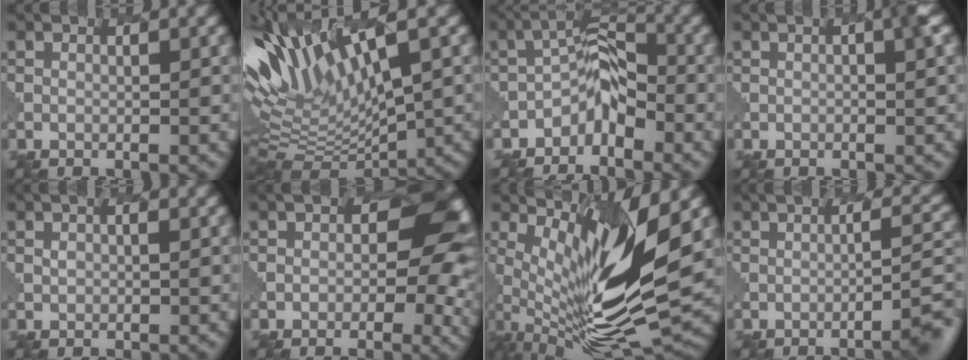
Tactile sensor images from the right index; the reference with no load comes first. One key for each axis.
{"total": 9.4, "fx": 3.9, "fy": 3.5, "fz": 7.8, "tx": -0.198, "ty": 0.008, "tz": 0.073}
{"total": 3.0, "fx": -2.3, "fy": 1.8, "fz": 0.7, "tx": -0.037, "ty": 0.021, "tz": -0.077}
{"total": 2.2, "fx": 0.6, "fy": 0.2, "fz": 2.1, "tx": -0.036, "ty": 0.001, "tz": -0.008}
{"total": 0.9, "fx": 0.3, "fy": 0.9, "fz": 0.1, "tx": -0.028, "ty": -0.004, "tz": -0.003}
{"total": 5.6, "fx": 1.4, "fy": 4.1, "fz": 3.6, "tx": -0.054, "ty": 0.009, "tz": -0.011}
{"total": 10.5, "fx": 3.3, "fy": 1.4, "fz": 9.9, "tx": -0.214, "ty": 0.001, "tz": 0.056}
{"total": 2.6, "fx": -0.3, "fy": 0.0, "fz": 2.6, "tx": -0.040, "ty": 0.007, "tz": -0.022}